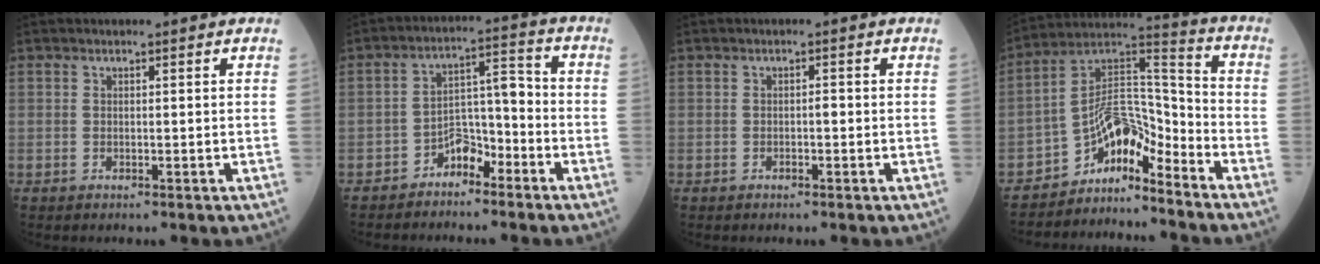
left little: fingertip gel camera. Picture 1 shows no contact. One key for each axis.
{"total": 5.8, "fx": -4.1, "fy": 2.9, "fz": 3.0, "tx": -0.045, "ty": 0.024, "tz": -0.075}
{"total": 0.8, "fx": -0.3, "fy": 0.3, "fz": 0.7, "tx": -0.007, "ty": 0.003, "tz": -0.005}
{"total": 8.3, "fx": -7.3, "fy": 2.2, "fz": 3.2, "tx": -0.058, "ty": 0.049, "tz": -0.133}